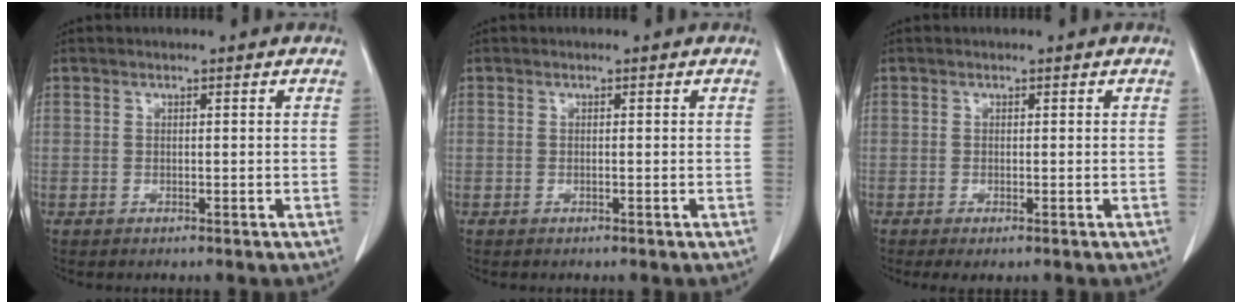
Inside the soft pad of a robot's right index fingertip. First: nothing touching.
{"total": 0.0}
{"total": 1.2, "force": [-0.5, 0.4, 1.0], "torque": [-0.018, -0.003, -0.007]}